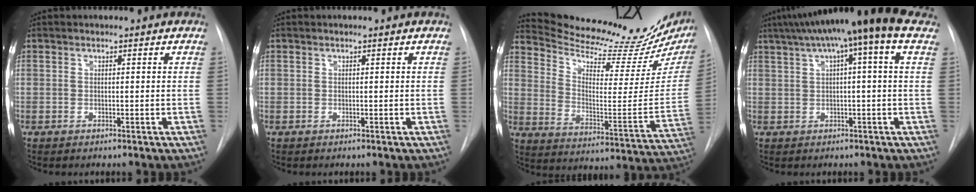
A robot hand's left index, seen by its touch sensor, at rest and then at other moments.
{"total": 0.0}
{"total": 26.7, "force": [24.2, 3.2, 11.0], "torque": [-0.172, -0.100, 0.323]}
{"total": 14.0, "force": [8.4, 0.9, 11.2], "torque": [-0.184, 0.060, 0.116]}